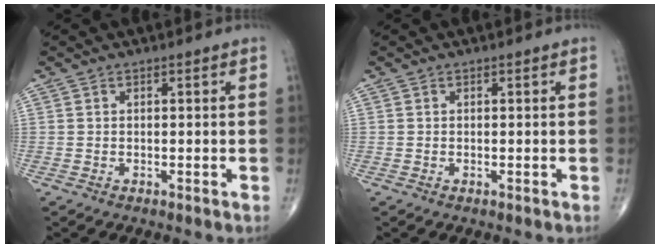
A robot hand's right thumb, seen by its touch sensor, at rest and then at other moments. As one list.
[{"total": 0.0}]